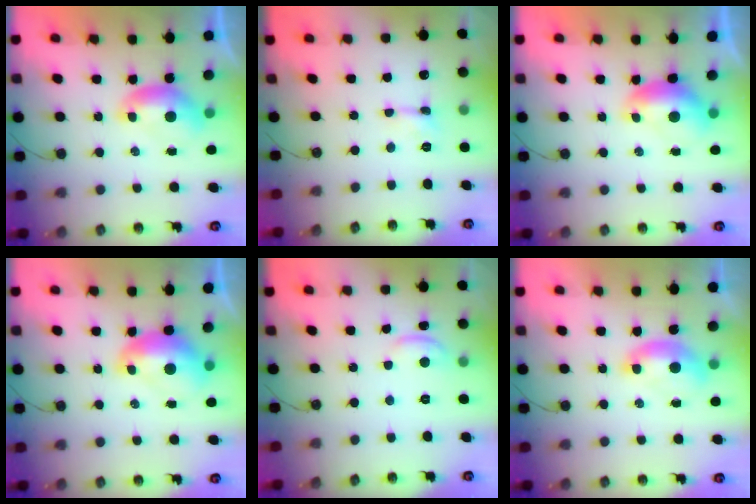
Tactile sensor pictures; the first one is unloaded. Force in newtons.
{"total": 1.0, "press": 1.0, "slide": 0.2}
{"total": 0.6, "press": 0.5, "slide": 0.4}
{"total": 2.6, "press": 2.5, "slide": 0.7}
{"total": 0.8, "press": 0.6, "slide": 0.5}
{"total": 1.6, "press": 1.5, "slide": 0.6}